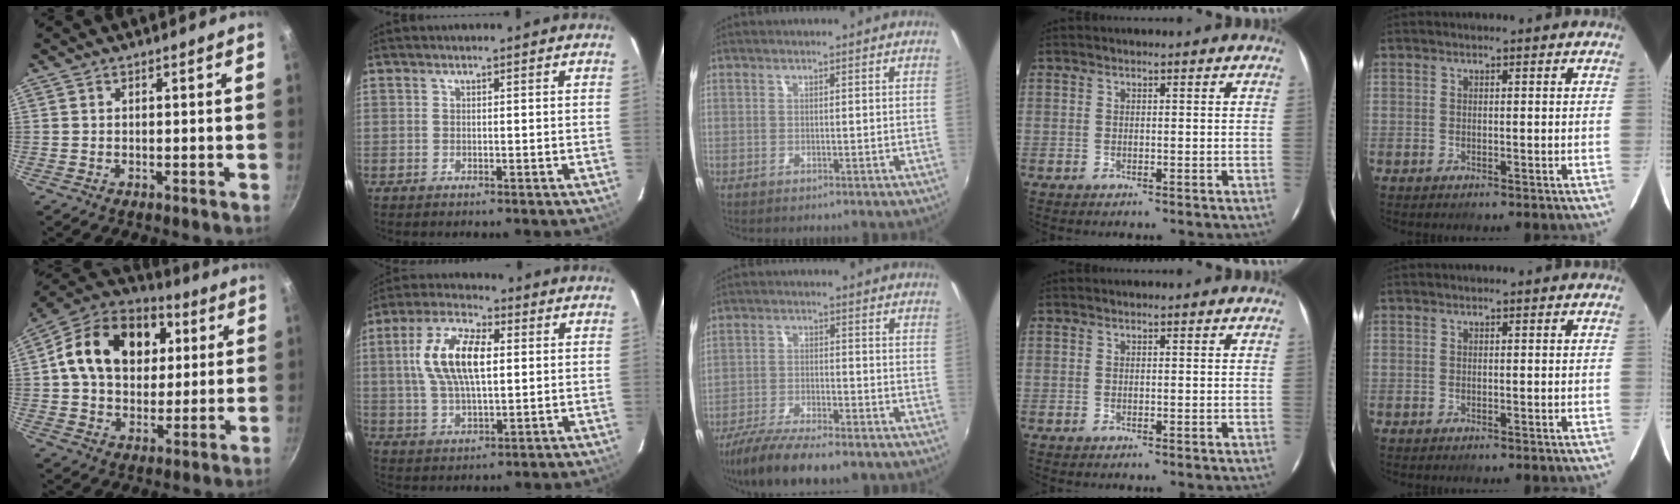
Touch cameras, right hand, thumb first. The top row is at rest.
{"thumb": {"total": 21.2, "force": [5.0, 15.4, 13.7], "torque": [-0.209, 0.017, 0.070]}, "index": {"total": 13.3, "force": [2.4, 5.9, 11.6], "torque": [-0.229, 0.017, 0.045]}, "middle": {"total": 13.9, "force": [-10.9, 3.3, 8.0], "torque": [-0.170, -0.040, -0.184]}}